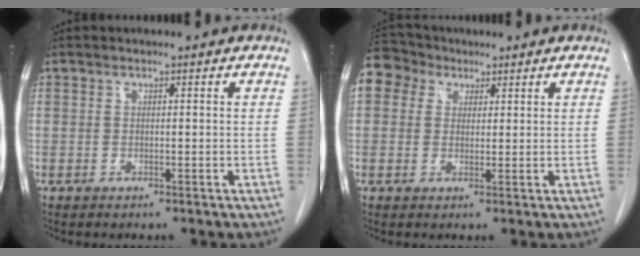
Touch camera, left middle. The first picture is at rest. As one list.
[{"total": 8.3, "force": [4.3, 6.8, 2.2], "torque": [-0.054, 0.042, 0.086]}]